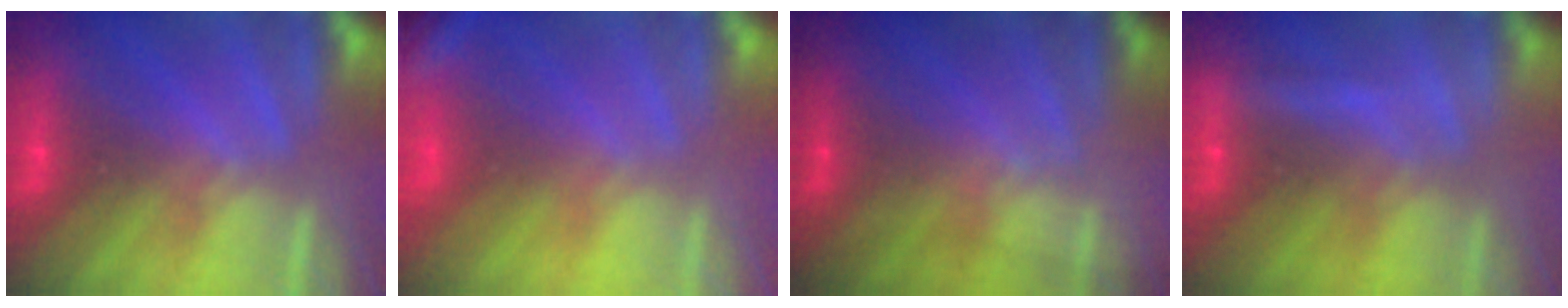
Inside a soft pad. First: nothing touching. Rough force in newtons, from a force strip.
{"total": 2.8}
{"total": 1.3}
{"total": 2.1}